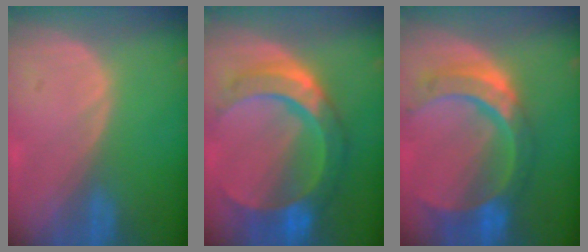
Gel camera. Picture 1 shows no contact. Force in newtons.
{"total": 10.8, "press": 10.7, "slide": 1.0}
{"total": 11.0, "press": 9.3, "slide": 6.0}